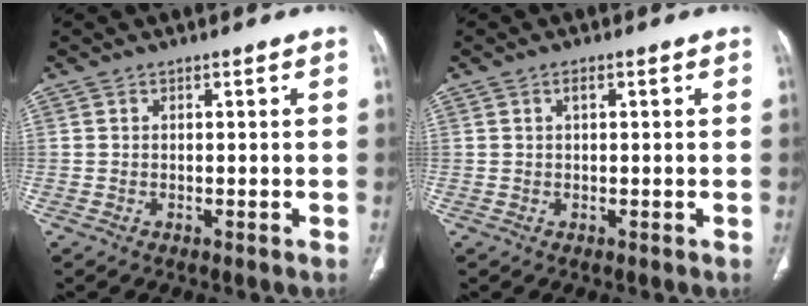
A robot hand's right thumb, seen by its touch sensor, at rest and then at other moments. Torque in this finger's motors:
{"motor_torque": [-0.05, -0.19, 0.41, 0.12, 0.02]}